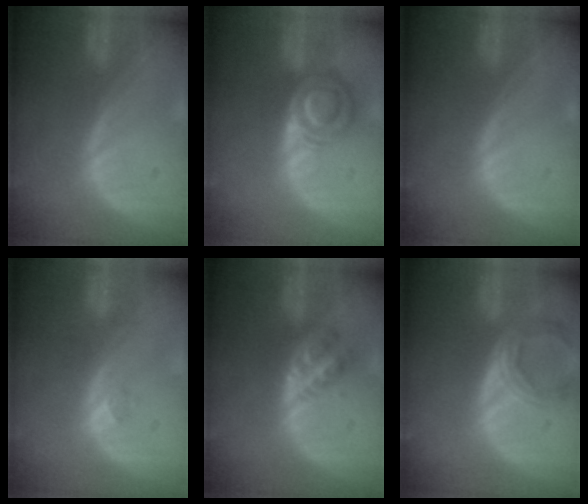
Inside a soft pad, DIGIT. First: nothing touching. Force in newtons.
{"total": 6.2, "press": 6.1, "slide": 1.2}
{"total": 0.0}
{"total": 2.3, "press": 2.0, "slide": 1.1}
{"total": 4.6, "press": 4.1, "slide": 2.2}
{"total": 6.0, "press": 5.6, "slide": 2.3}